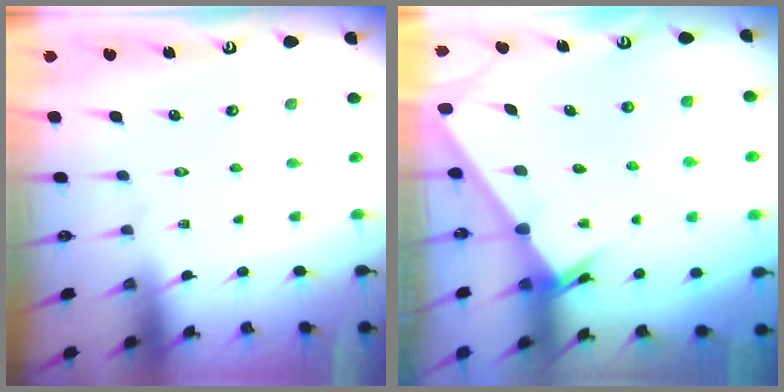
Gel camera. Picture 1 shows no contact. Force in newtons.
{"total": 2.6, "press": 2.6, "slide": 0.2}